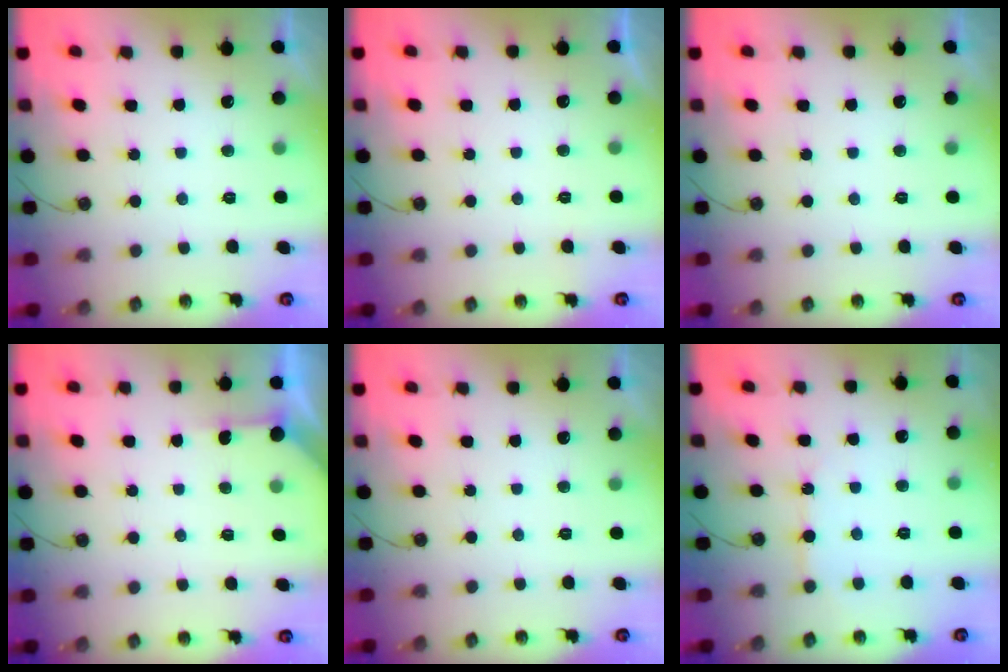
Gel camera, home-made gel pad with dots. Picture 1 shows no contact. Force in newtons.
{"total": 0.0}
{"total": 0.0}
{"total": 3.0, "press": 3.0, "slide": 0.4}
{"total": 0.0}
{"total": 5.8, "press": 5.8, "slide": 0.7}